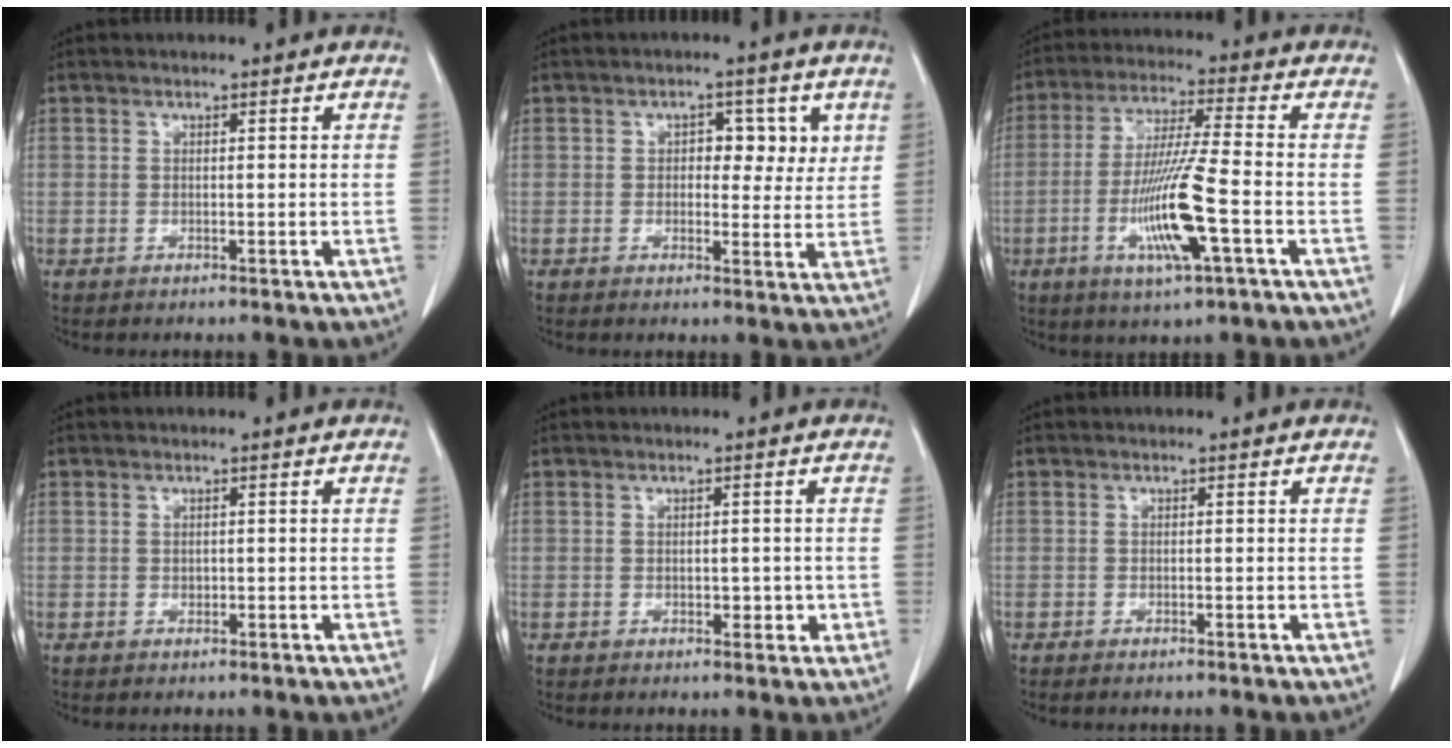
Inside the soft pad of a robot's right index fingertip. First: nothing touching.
{"total": 5.2, "force": [1.7, 3.1, 3.8], "torque": [-0.038, 0.008, 0.019]}
{"total": 12.5, "force": [-3.8, 0.1, 11.9], "torque": [-0.235, -0.016, -0.073]}
{"total": 0.5, "force": [0.0, 0.5, 0.3], "torque": [-0.003, 0.001, -0.001]}
{"total": 2.3, "force": [-0.3, 1.4, 1.7], "torque": [-0.016, 0.003, 0.000]}
{"total": 0.7, "force": [-0.6, 0.1, 0.4], "torque": [-0.014, -0.003, -0.009]}